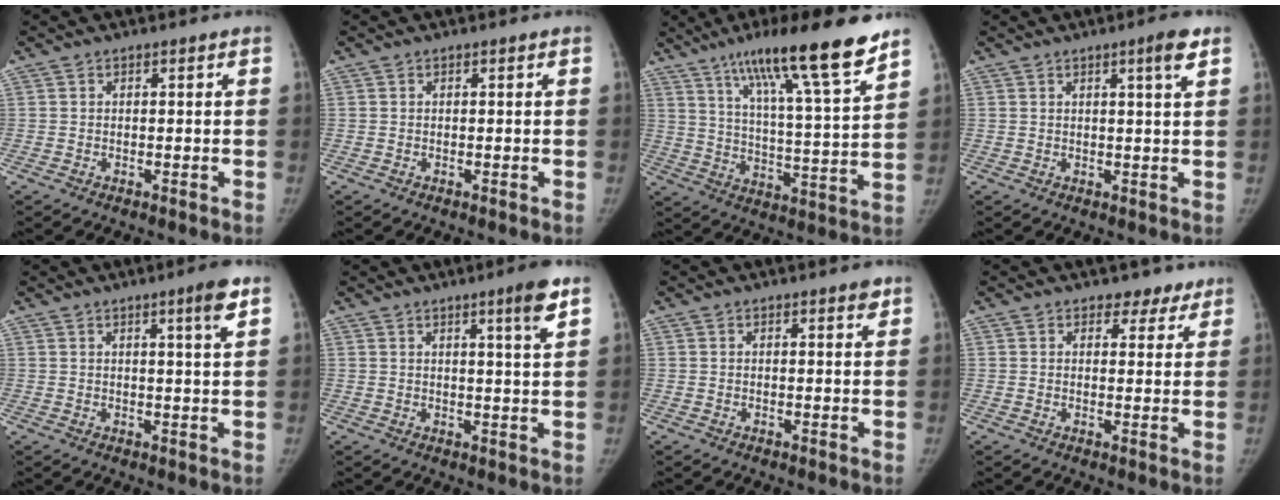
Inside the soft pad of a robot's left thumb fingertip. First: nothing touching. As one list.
[{"total": 0.0}, {"total": 20.3, "force": [14.0, 1.8, 14.5], "torque": [-0.212, -0.056, 0.227]}, {"total": 3.6, "force": [2.0, 0.1, 3.0], "torque": [-0.045, -0.012, 0.029]}, {"total": 4.3, "force": [2.4, 0.0, 3.6], "torque": [-0.050, -0.015, 0.034]}, {"total": 5.4, "force": [3.1, -0.1, 4.4], "torque": [-0.060, -0.021, 0.044]}, {"total": 1.5, "force": [1.0, 0.4, 1.0], "torque": [-0.010, -0.005, 0.011]}, {"total": 3.8, "force": [2.9, 2.3, 0.9], "torque": [0.017, -0.017, 0.037]}]